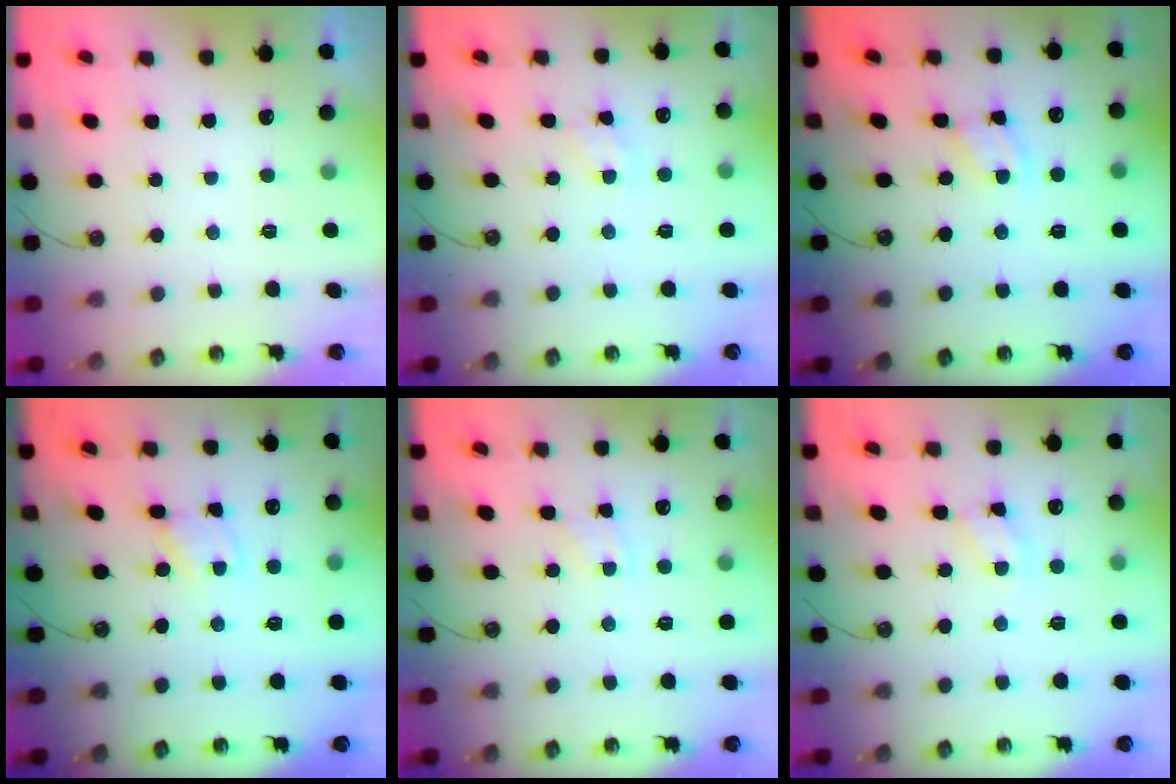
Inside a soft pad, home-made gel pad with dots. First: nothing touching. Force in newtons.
{"total": 2.4, "press": 2.4, "slide": 0.4}
{"total": 2.1, "press": 2.1, "slide": 0.3}
{"total": 1.5, "press": 1.5, "slide": 0.0}
{"total": 3.2, "press": 3.1, "slide": 0.5}
{"total": 2.9, "press": 2.9, "slide": 0.4}